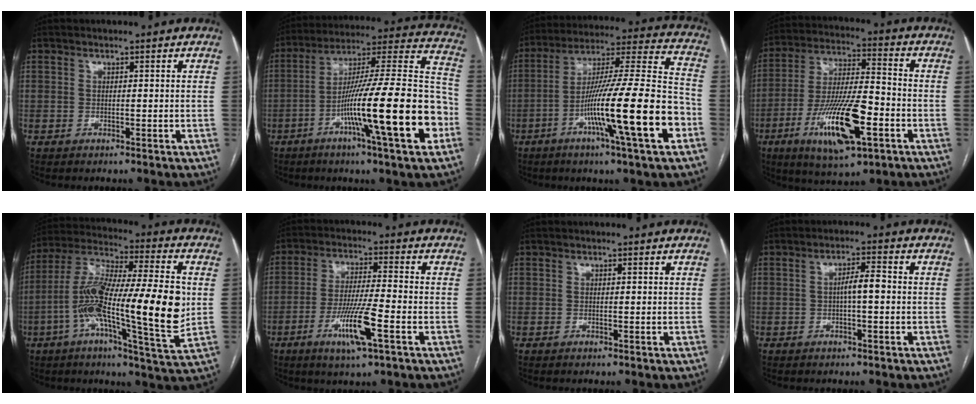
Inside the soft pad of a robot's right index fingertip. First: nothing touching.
{"total": 23.9, "force": [-8.1, 0.6, 22.5], "torque": [-0.325, -0.007, -0.138]}
{"total": 21.9, "force": [-7.8, 0.1, 20.5], "torque": [-0.325, -0.014, -0.136]}
{"total": 17.0, "force": [-6.4, 3.9, 15.2], "torque": [-0.295, -0.013, -0.106]}
{"total": 22.4, "force": [-2.3, 2.5, 22.2], "torque": [-0.378, 0.007, -0.044]}
{"total": 9.7, "force": [-4.0, 0.2, 8.8], "torque": [-0.170, -0.014, -0.073]}
{"total": 0.0}
{"total": 3.4, "force": [-0.3, 0.6, 3.4], "torque": [-0.056, 0.008, -0.004]}